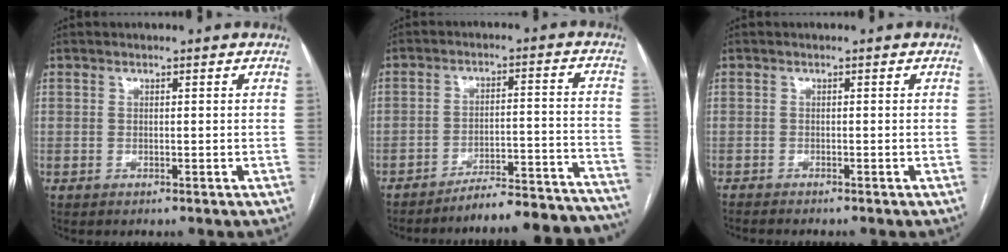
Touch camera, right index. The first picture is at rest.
{"total": 20.7, "force": [-20.0, 1.5, 4.9], "torque": [-0.016, 0.023, -0.258]}
{"total": 3.2, "force": [-2.9, 0.2, 1.4], "torque": [-0.024, -0.007, -0.039]}